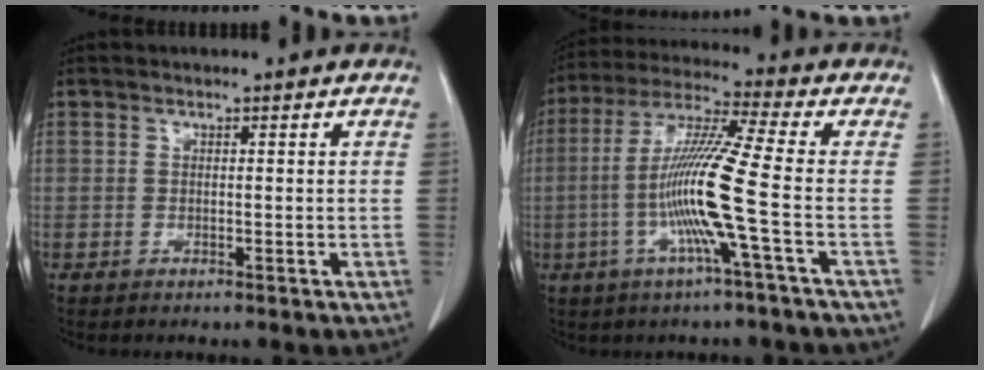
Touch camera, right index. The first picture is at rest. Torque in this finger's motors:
{"motor_torque": [2.07, -0.07, 1.05, 0.21]}